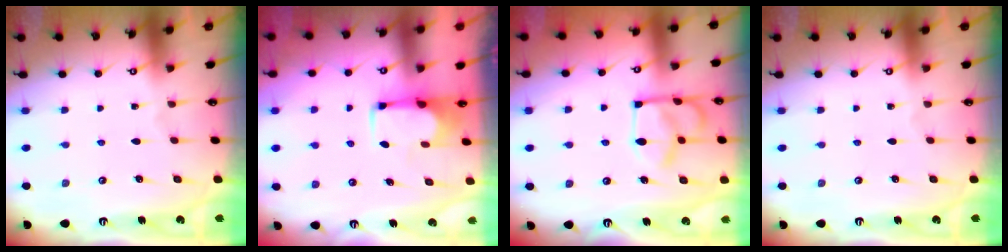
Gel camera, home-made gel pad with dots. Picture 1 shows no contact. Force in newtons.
{"total": 1.7, "press": 1.6, "slide": 0.6}
{"total": 12.1, "press": 12.0, "slide": 0.5}
{"total": 0.0}